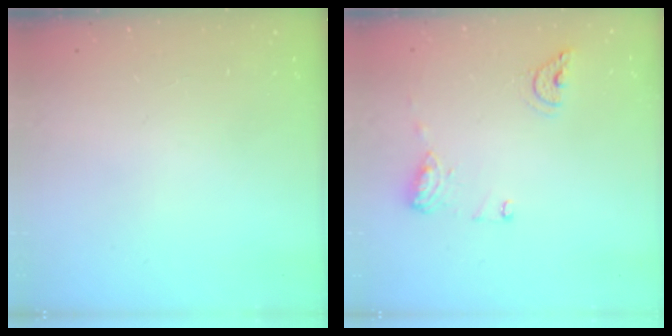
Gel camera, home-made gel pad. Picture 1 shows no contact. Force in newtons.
{"total": 9.1, "press": 9.1, "slide": 1.1}